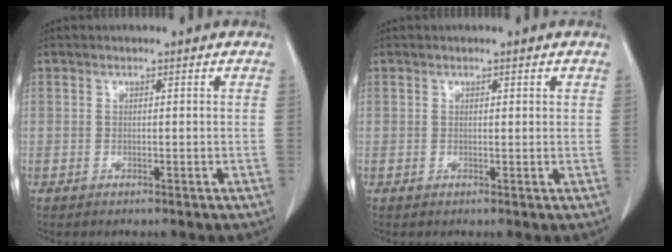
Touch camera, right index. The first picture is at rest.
{"total": 1.1, "force": [0.6, 0.3, 0.9], "torque": [-0.011, 0.000, 0.007]}